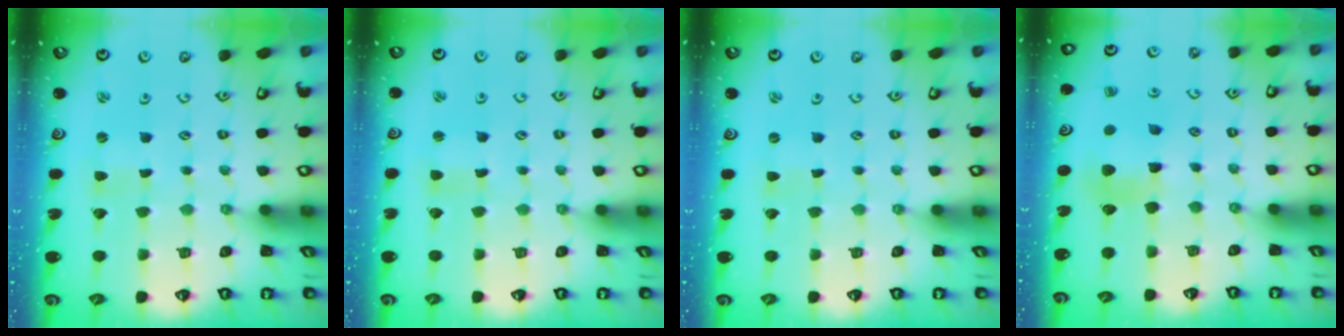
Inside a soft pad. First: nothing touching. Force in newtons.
{"total": 1.5, "press": 1.5, "slide": 0.2}
{"total": 0.0}
{"total": 7.2, "press": 7.2, "slide": 0.2}